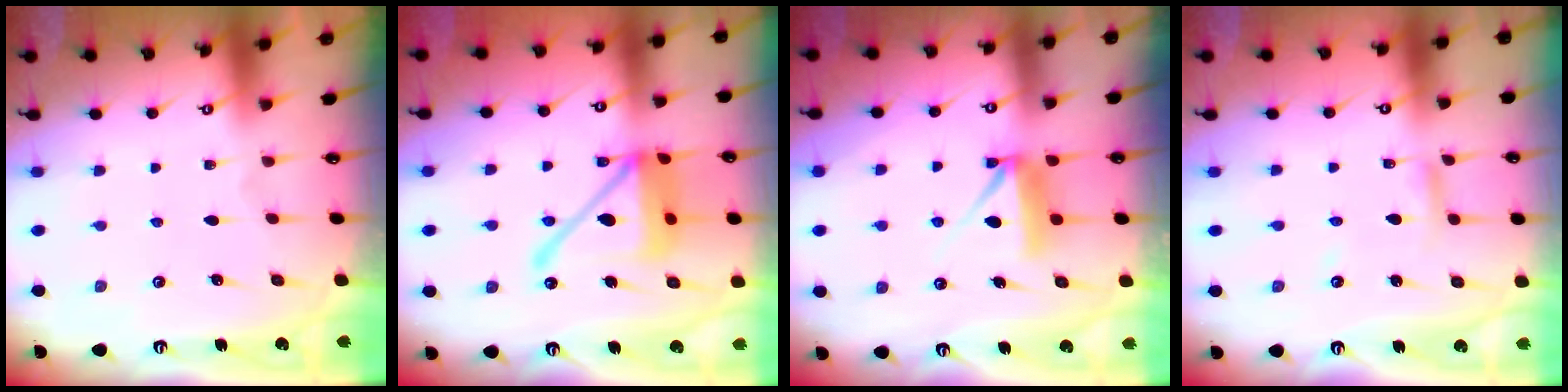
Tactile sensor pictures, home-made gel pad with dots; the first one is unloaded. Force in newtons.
{"total": 16.4, "press": 16.3, "slide": 2.1}
{"total": 8.6, "press": 8.6, "slide": 0.1}
{"total": 4.5, "press": 4.5, "slide": 0.4}